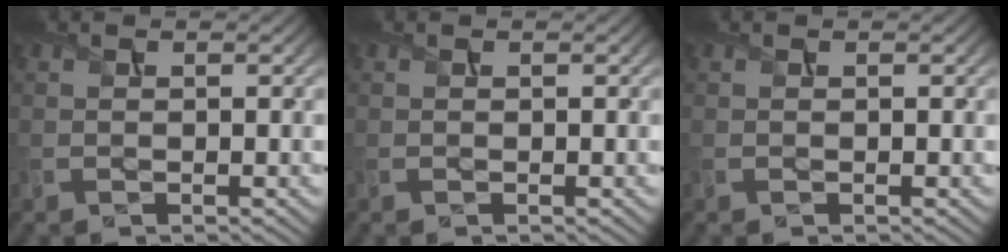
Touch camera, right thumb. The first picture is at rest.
{"total": 0.0}
{"total": 0.0}